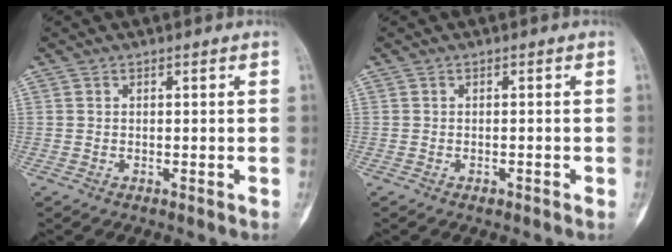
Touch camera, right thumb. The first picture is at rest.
{"total": 0.8, "force": [-0.5, 0.3, 0.5], "torque": [-0.008, 0.004, -0.007]}